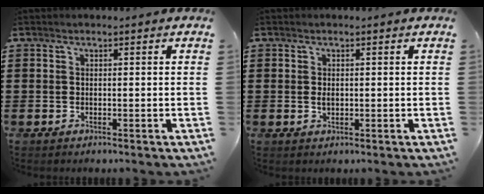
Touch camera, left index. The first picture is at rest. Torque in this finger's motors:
{"motor_torque": [0.21, 0.15, 0.13, 0.02]}